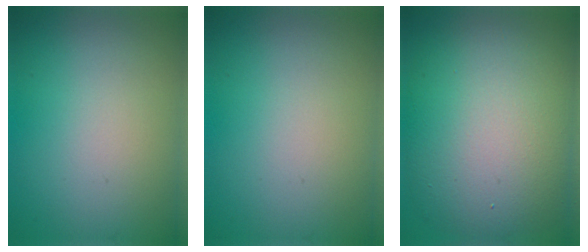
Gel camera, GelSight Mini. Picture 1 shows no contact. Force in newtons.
{"total": 0.0}
{"total": 12.1, "press": 12.1, "slide": 0.6}